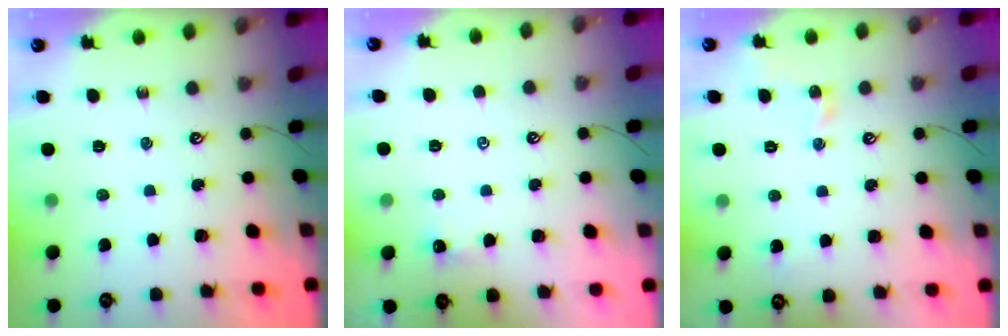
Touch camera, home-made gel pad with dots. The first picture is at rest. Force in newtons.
{"total": 1.6, "press": 1.6, "slide": 0.2}
{"total": 2.5, "press": 2.4, "slide": 0.7}